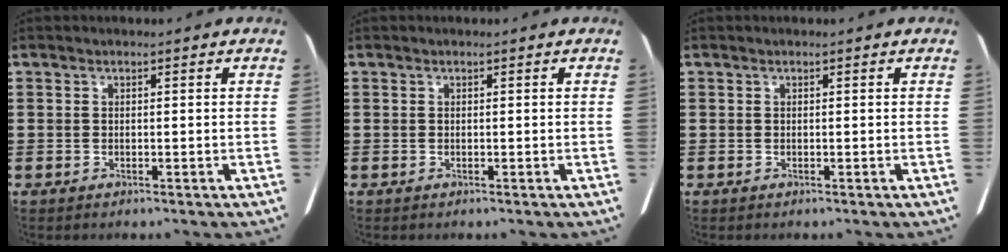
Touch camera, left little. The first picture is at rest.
{"total": 0.0}
{"total": 0.0}